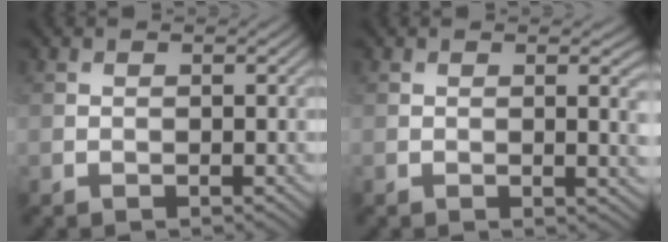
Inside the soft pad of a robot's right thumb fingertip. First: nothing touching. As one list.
[{"total": 2.5, "force": [0.2, 0.6, 2.4], "torque": [-0.034, -0.003, 0.003]}]